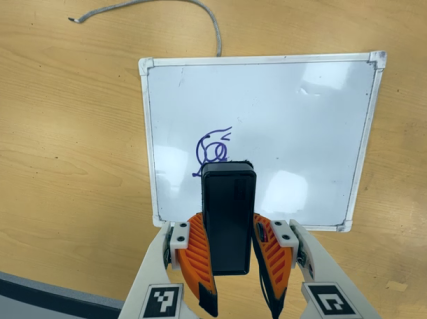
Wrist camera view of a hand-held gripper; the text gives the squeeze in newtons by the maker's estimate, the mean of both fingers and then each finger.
{"total": 8.1, "left": 6.8, "right": 9.4}